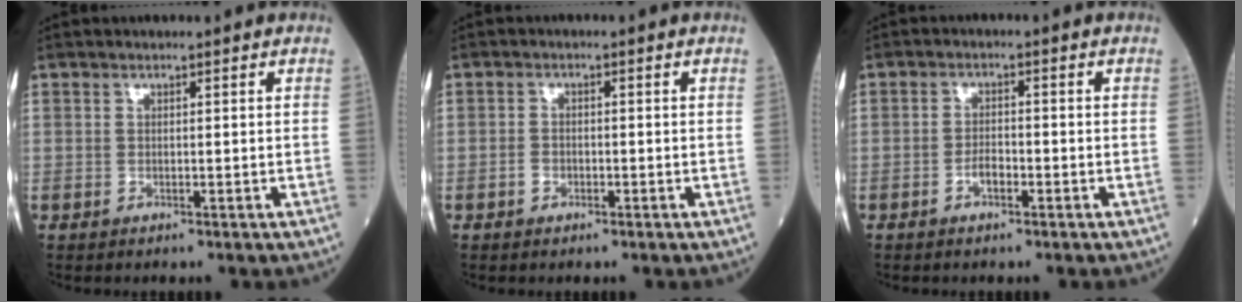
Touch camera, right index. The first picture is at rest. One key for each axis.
{"total": 1.6, "fx": -0.7, "fy": 1.2, "fz": 0.8, "tx": -0.015, "ty": 0.004, "tz": -0.010}
{"total": 2.2, "fx": -1.1, "fy": 1.0, "fz": 1.6, "tx": -0.027, "ty": 0.004, "tz": -0.021}